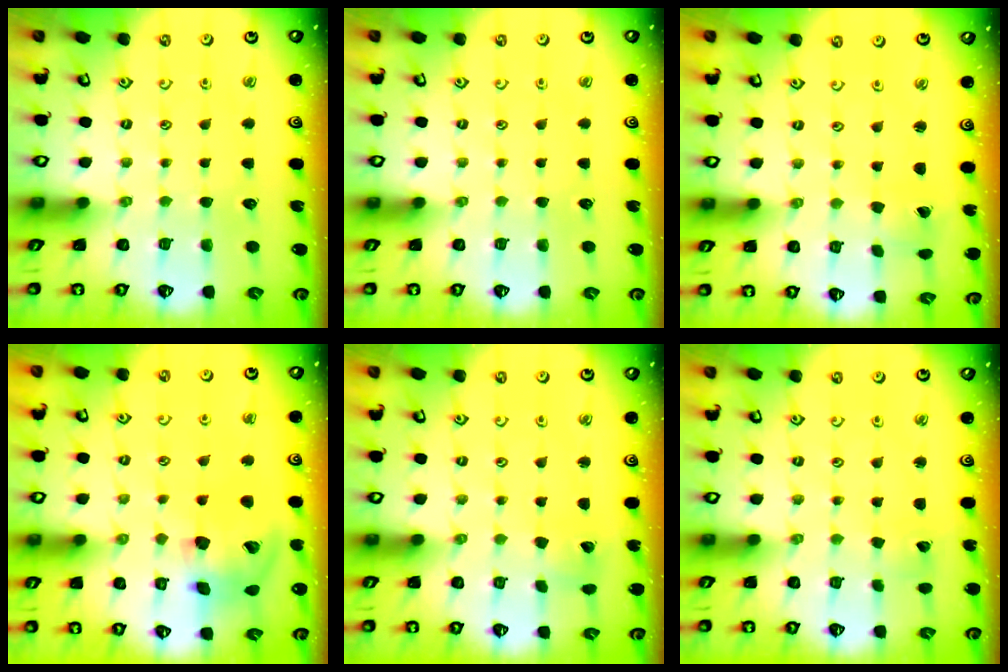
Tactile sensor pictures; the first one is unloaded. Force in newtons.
{"total": 0.0}
{"total": 1.2, "press": 1.2, "slide": 0.4}
{"total": 15.8, "press": 15.6, "slide": 2.4}
{"total": 3.3, "press": 3.3, "slide": 0.4}
{"total": 1.8, "press": 1.8, "slide": 0.1}